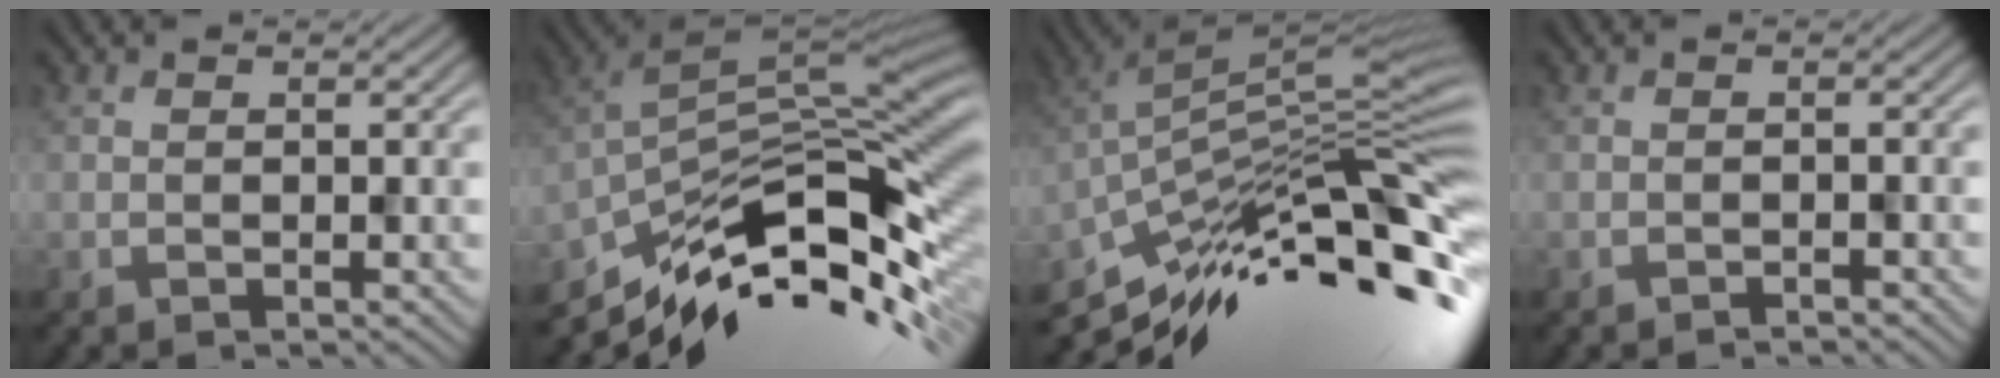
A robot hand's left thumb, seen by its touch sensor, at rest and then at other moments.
{"total": 13.0, "force": [-6.8, 4.4, 10.2], "torque": [-0.210, 0.000, -0.122]}
{"total": 15.1, "force": [-7.7, 3.3, 12.5], "torque": [-0.232, 0.018, -0.139]}
{"total": 0.9, "force": [-0.8, 0.0, 0.3], "torque": [-0.004, 0.002, -0.018]}